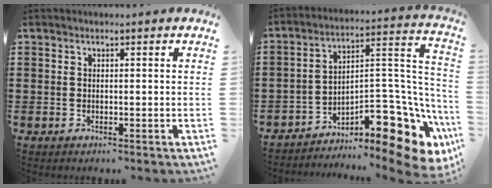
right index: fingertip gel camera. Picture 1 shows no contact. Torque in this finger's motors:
{"motor_torque": [1.62, -0.52, 0.66, 0.08]}